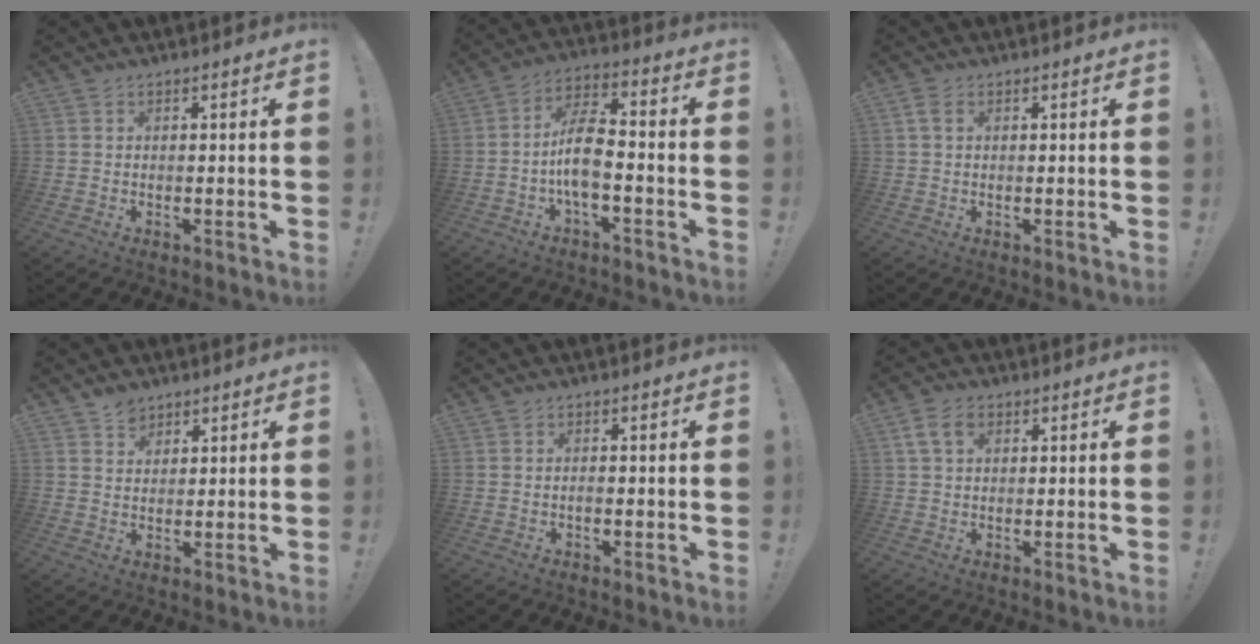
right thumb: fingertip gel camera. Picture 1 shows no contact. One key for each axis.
{"total": 11.2, "fx": -3.0, "fy": 5.1, "fz": 9.6, "tx": -0.190, "ty": 0.016, "tz": -0.058}
{"total": 2.4, "fx": 0.8, "fy": 1.4, "fz": 1.8, "tx": -0.029, "ty": 0.000, "tz": 0.014}
{"total": 3.7, "fx": 3.0, "fy": 2.2, "fz": 0.7, "tx": 0.002, "ty": -0.017, "tz": 0.052}
{"total": 0.7, "fx": -0.5, "fy": 0.1, "fz": 0.4, "tx": -0.007, "ty": 0.000, "tz": -0.010}
{"total": 5.8, "fx": 2.2, "fy": 3.8, "fz": 3.8, "tx": -0.070, "ty": 0.006, "tz": 0.045}